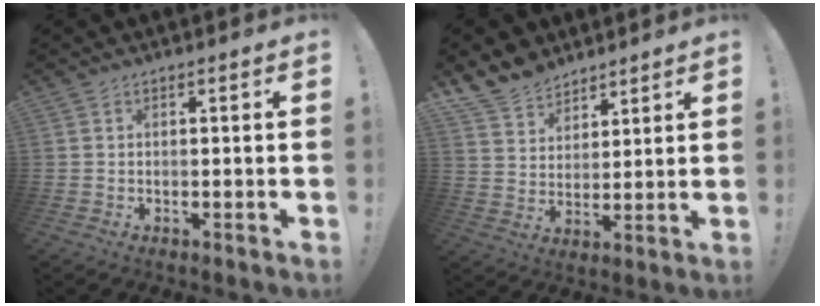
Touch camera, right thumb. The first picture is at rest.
{"total": 10.3, "force": [8.5, 5.5, 1.5], "torque": [-0.039, -0.063, 0.171]}